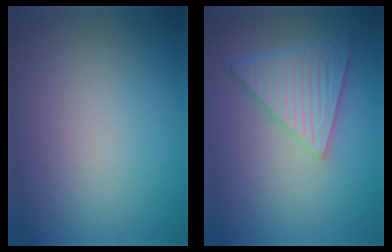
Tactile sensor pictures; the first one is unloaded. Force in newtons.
{"total": 6.1, "press": 4.5, "slide": 4.0}